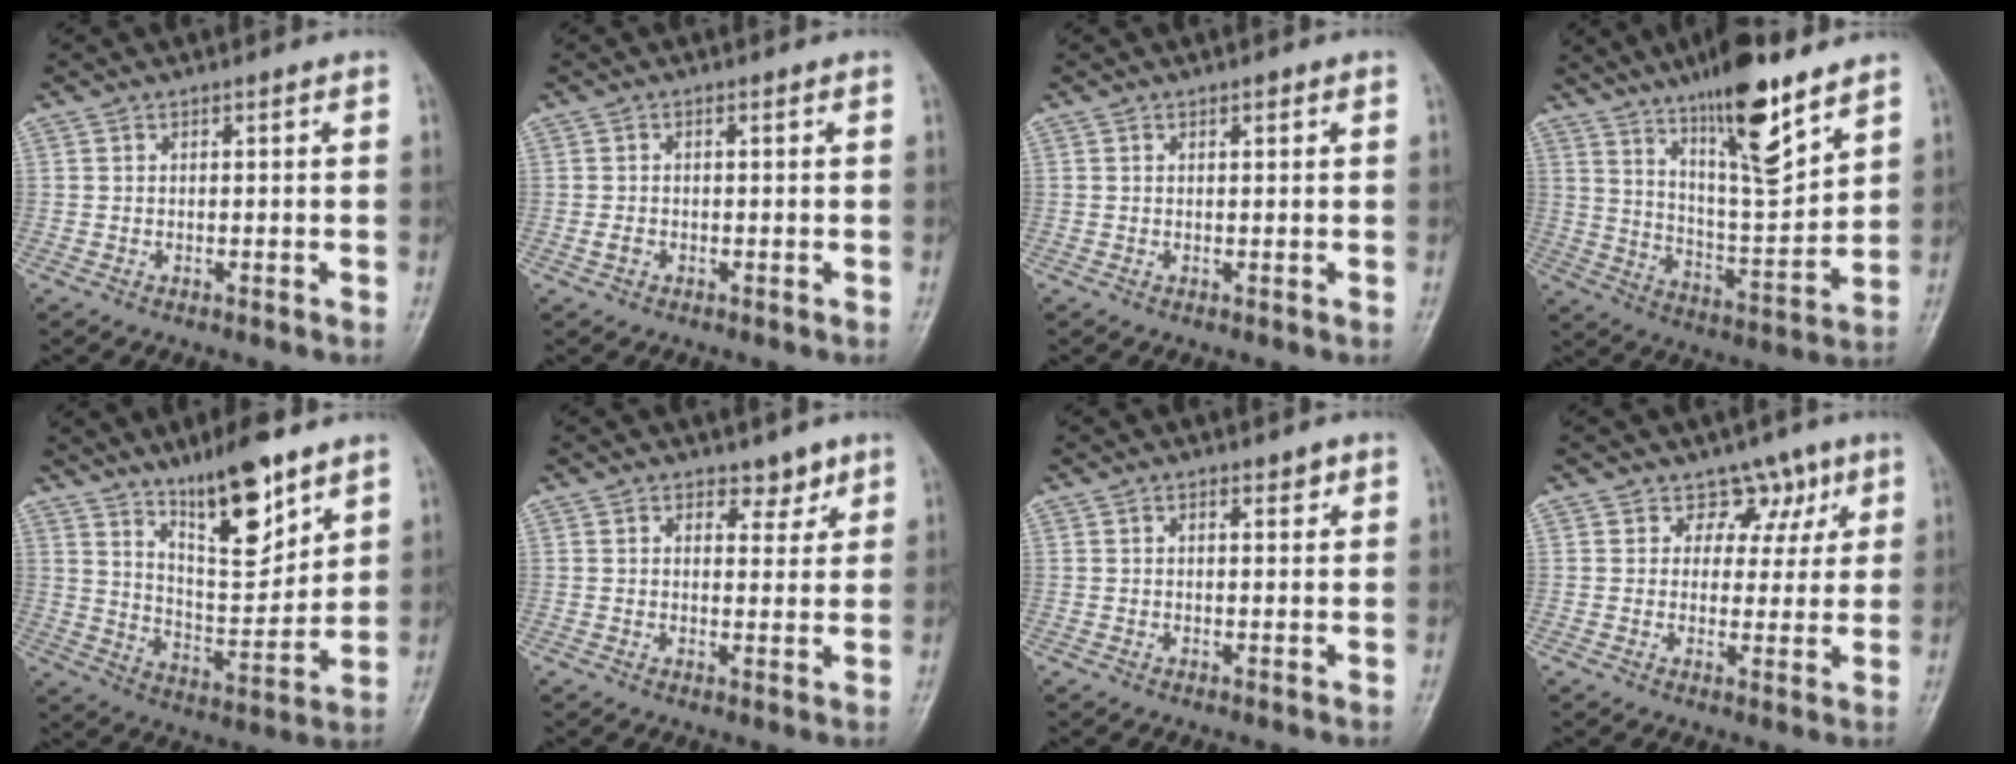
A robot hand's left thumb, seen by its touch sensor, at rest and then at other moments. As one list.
[{"total": 1.3, "force": [-0.4, 0.9, 0.8], "torque": [-0.016, 0.001, -0.009]}, {"total": 0.9, "force": [0.5, 0.4, 0.6], "torque": [-0.006, -0.001, 0.007]}, {"total": 17.6, "force": [11.7, 4.0, 12.5], "torque": [-0.185, -0.071, 0.205]}, {"total": 14.4, "force": [9.6, 4.3, 9.8], "torque": [-0.133, -0.069, 0.174]}, {"total": 3.6, "force": [2.5, 2.3, 1.4], "torque": [0.007, -0.015, 0.035]}, {"total": 2.0, "force": [1.0, 1.0, 1.4], "torque": [-0.010, -0.002, 0.013]}, {"total": 5.6, "force": [3.3, 4.4, 1.2], "torque": [0.028, -0.010, 0.044]}]